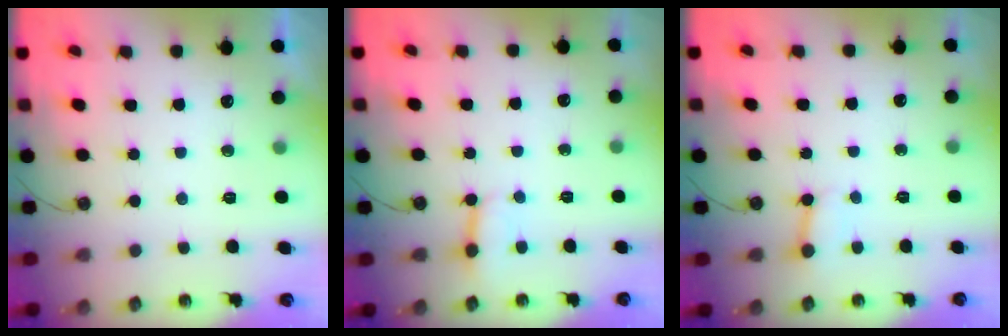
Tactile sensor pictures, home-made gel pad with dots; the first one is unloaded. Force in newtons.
{"total": 2.8, "press": 2.8, "slide": 0.3}
{"total": 2.9, "press": 2.9, "slide": 0.4}